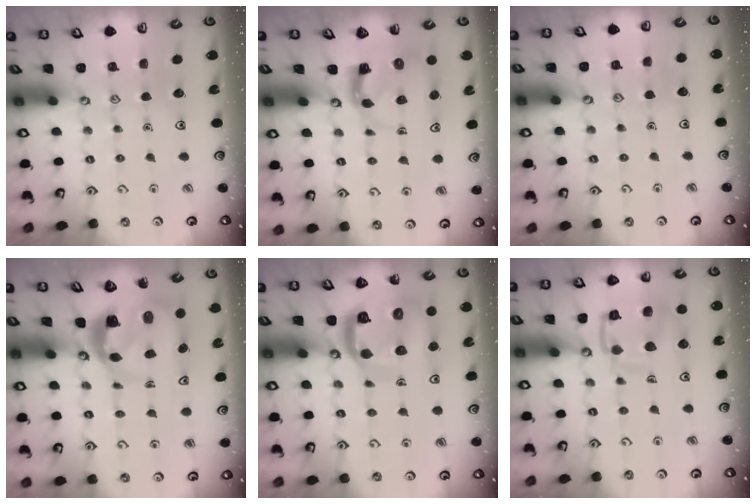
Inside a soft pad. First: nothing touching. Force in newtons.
{"total": 3.8, "press": 3.7, "slide": 0.7}
{"total": 3.3, "press": 3.2, "slide": 0.3}
{"total": 5.2, "press": 5.1, "slide": 0.6}
{"total": 12.7, "press": 12.6, "slide": 1.3}
{"total": 12.0, "press": 12.0, "slide": 1.2}